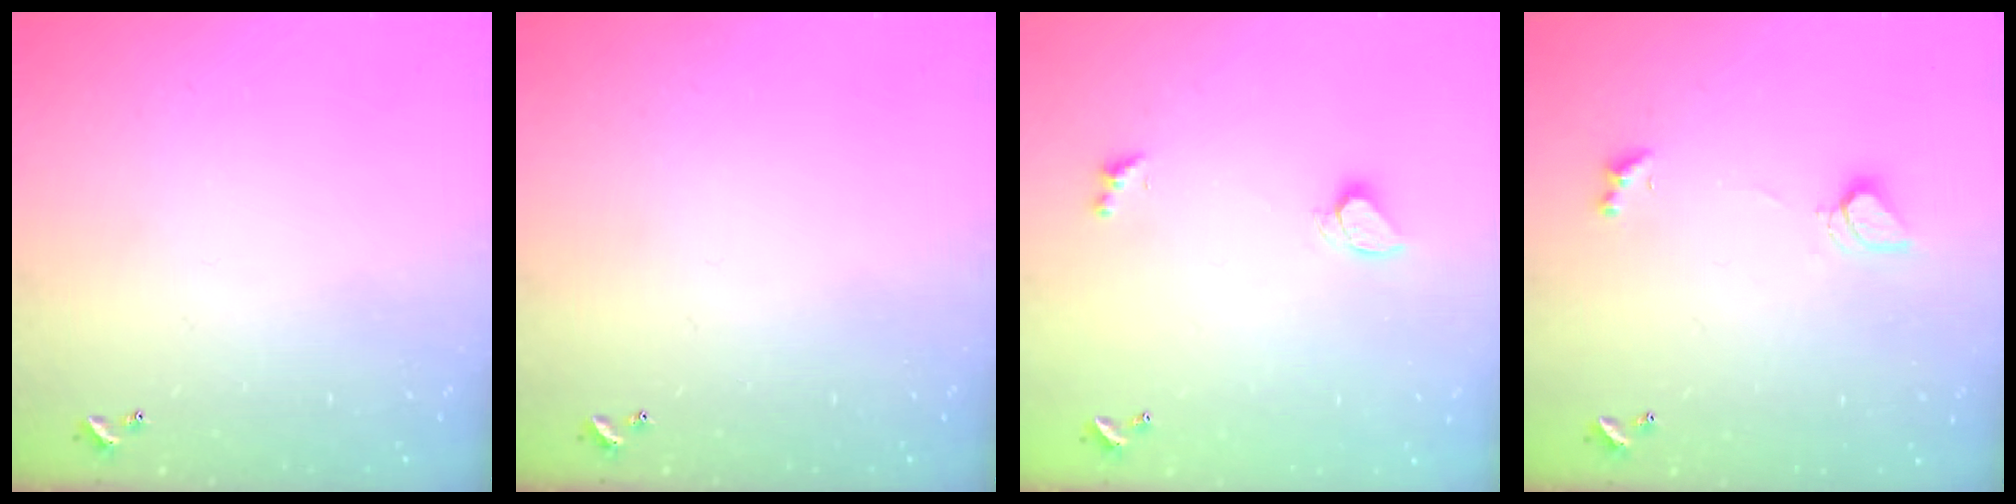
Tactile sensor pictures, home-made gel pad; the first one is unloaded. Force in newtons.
{"total": 0.0}
{"total": 2.4, "press": 2.3, "slide": 0.6}
{"total": 2.5, "press": 2.5, "slide": 0.6}